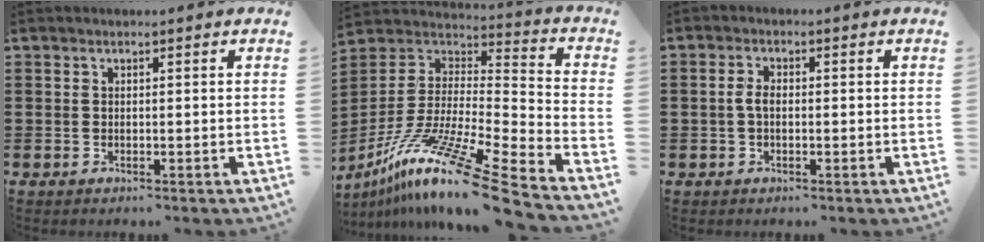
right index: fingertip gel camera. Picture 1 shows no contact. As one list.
[{"total": 15.8, "force": [-11.7, 0.4, 10.6], "torque": [-0.199, 0.020, -0.218]}, {"total": 2.3, "force": [-0.2, 1.1, 2.0], "torque": [-0.047, -0.001, -0.007]}]